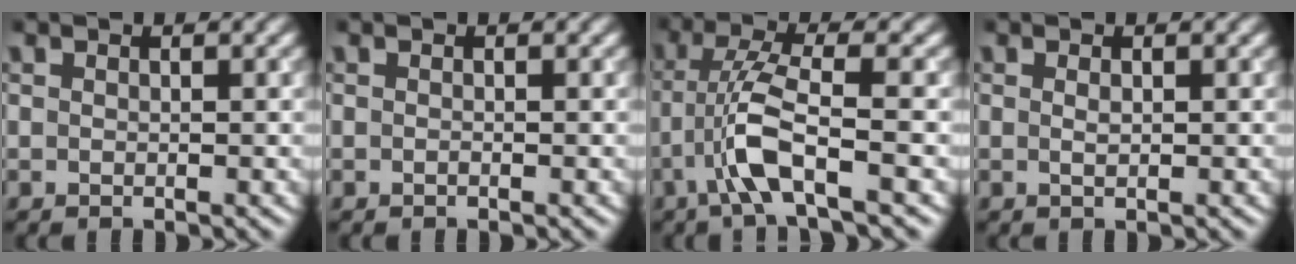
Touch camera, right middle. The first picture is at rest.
{"total": 0.0}
{"total": 4.8, "force": [-2.1, 0.7, 4.2], "torque": [-0.086, 0.010, -0.047]}
{"total": 0.6, "force": [0.1, 0.2, 0.6], "torque": [-0.012, 0.000, 0.002]}